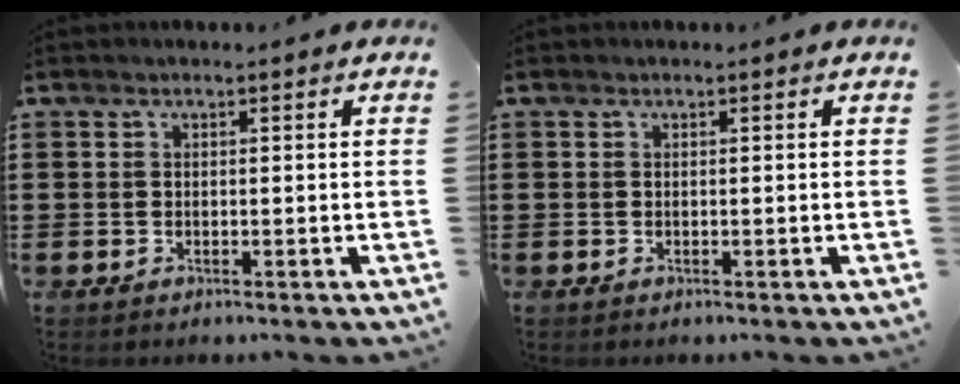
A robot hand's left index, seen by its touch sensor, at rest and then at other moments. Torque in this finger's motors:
{"motor_torque": [0.00, 0.00, 0.00, 0.00]}